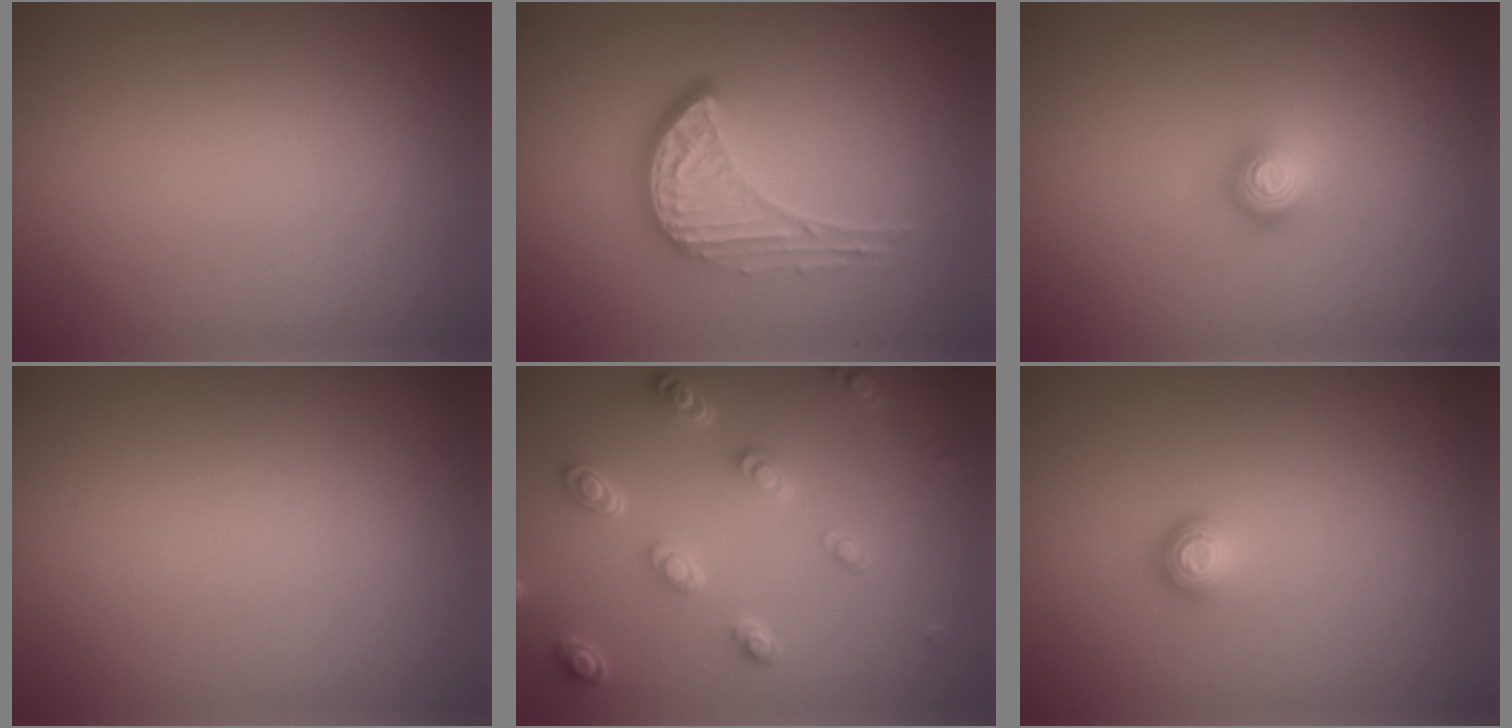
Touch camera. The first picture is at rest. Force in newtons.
{"total": 4.5, "press": 3.3, "slide": 3.1}
{"total": 2.2, "press": 1.5, "slide": 1.6}
{"total": 0.0}
{"total": 4.6, "press": 3.4, "slide": 3.0}
{"total": 1.1, "press": 1.0, "slide": 0.2}